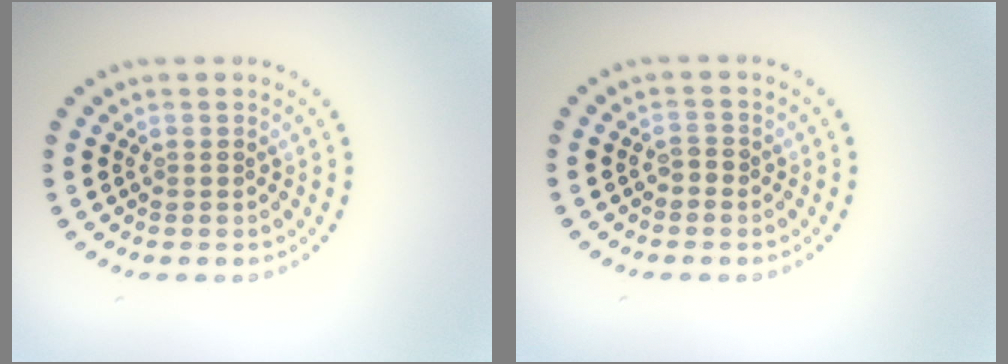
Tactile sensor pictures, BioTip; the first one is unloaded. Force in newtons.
{"total": 0.9, "press": 0.8, "slide": 0.3}